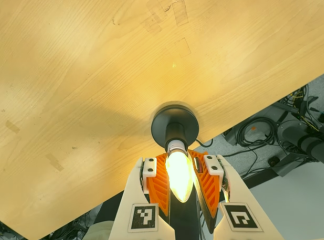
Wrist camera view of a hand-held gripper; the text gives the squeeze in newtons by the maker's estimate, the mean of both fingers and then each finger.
{"total": 24.5, "left": 21.9, "right": 27.2}